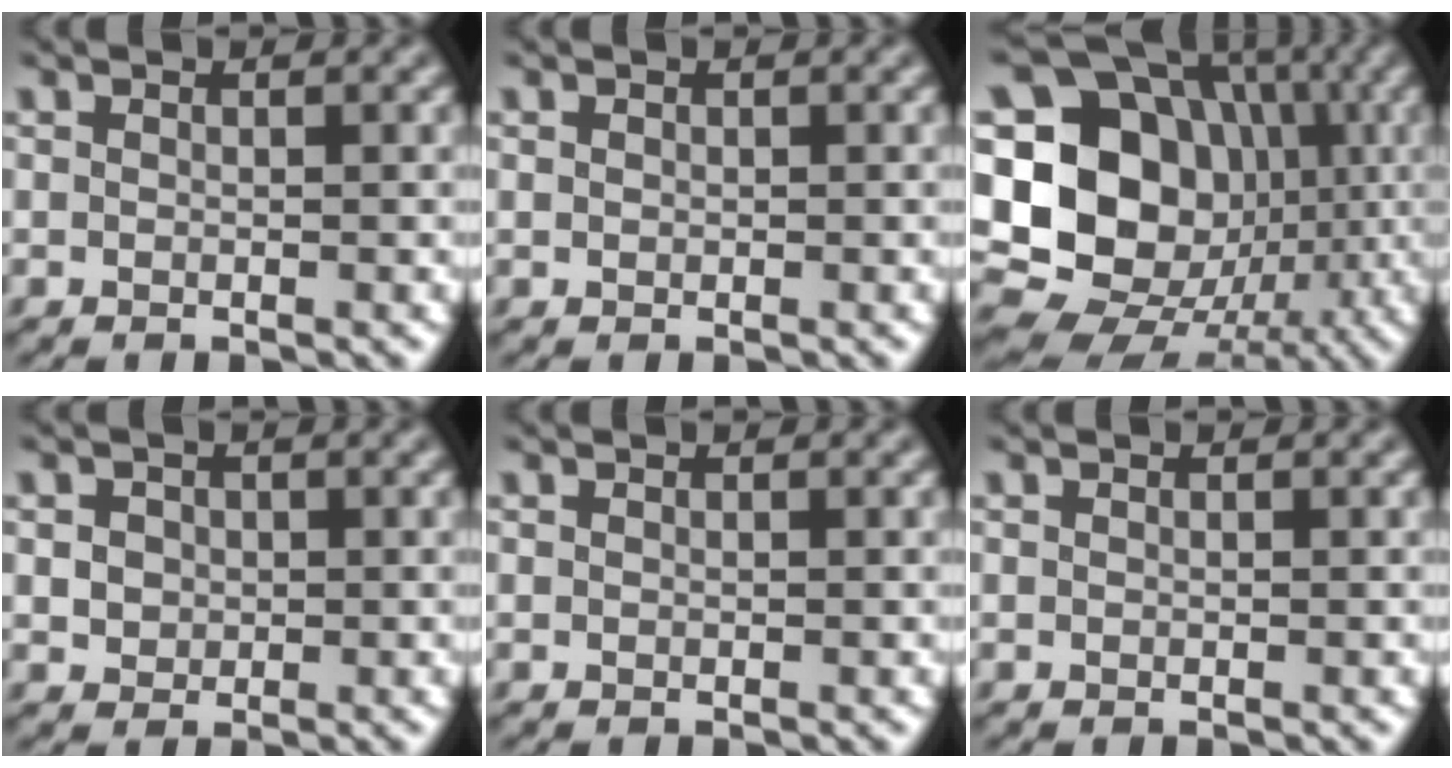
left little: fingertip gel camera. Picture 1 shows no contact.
{"total": 0.0}
{"total": 21.6, "force": [0.3, 19.0, 10.2], "torque": [-0.196, 0.035, -0.035]}
{"total": 2.5, "force": [0.5, 2.1, 1.2], "torque": [-0.022, 0.008, 0.004]}
{"total": 0.0}
{"total": 0.0}